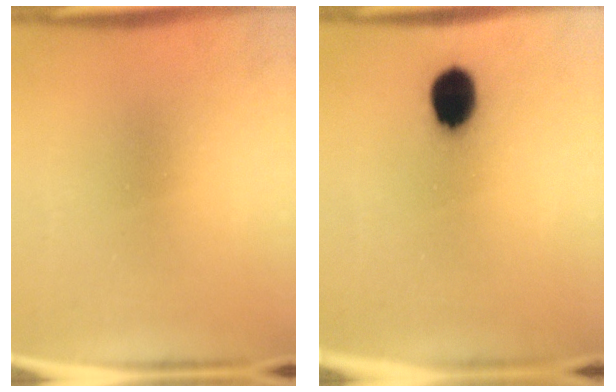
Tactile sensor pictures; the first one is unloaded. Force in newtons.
{"total": 10.8}